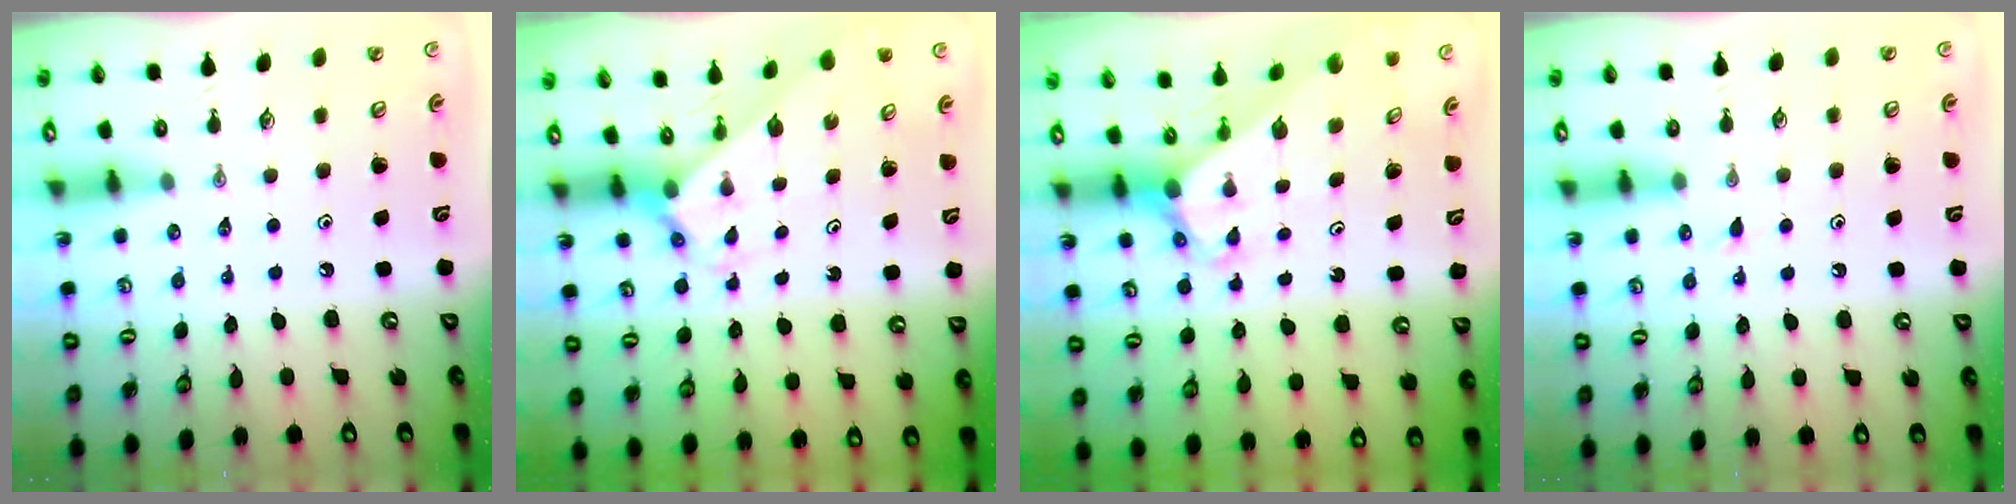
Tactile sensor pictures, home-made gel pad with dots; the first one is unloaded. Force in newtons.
{"total": 2.3, "press": 2.3, "slide": 0.3}
{"total": 3.2, "press": 3.2, "slide": 0.2}
{"total": 3.7, "press": 3.7, "slide": 0.4}